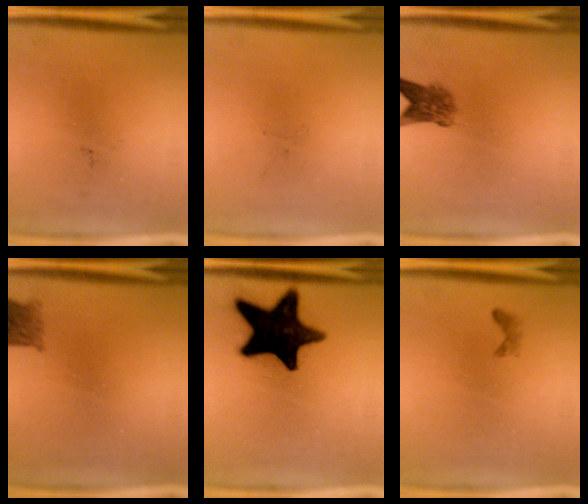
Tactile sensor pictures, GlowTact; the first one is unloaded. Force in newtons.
{"total": 0.0}
{"total": 4.1}
{"total": 2.8}
{"total": 19.1}
{"total": 0.6}